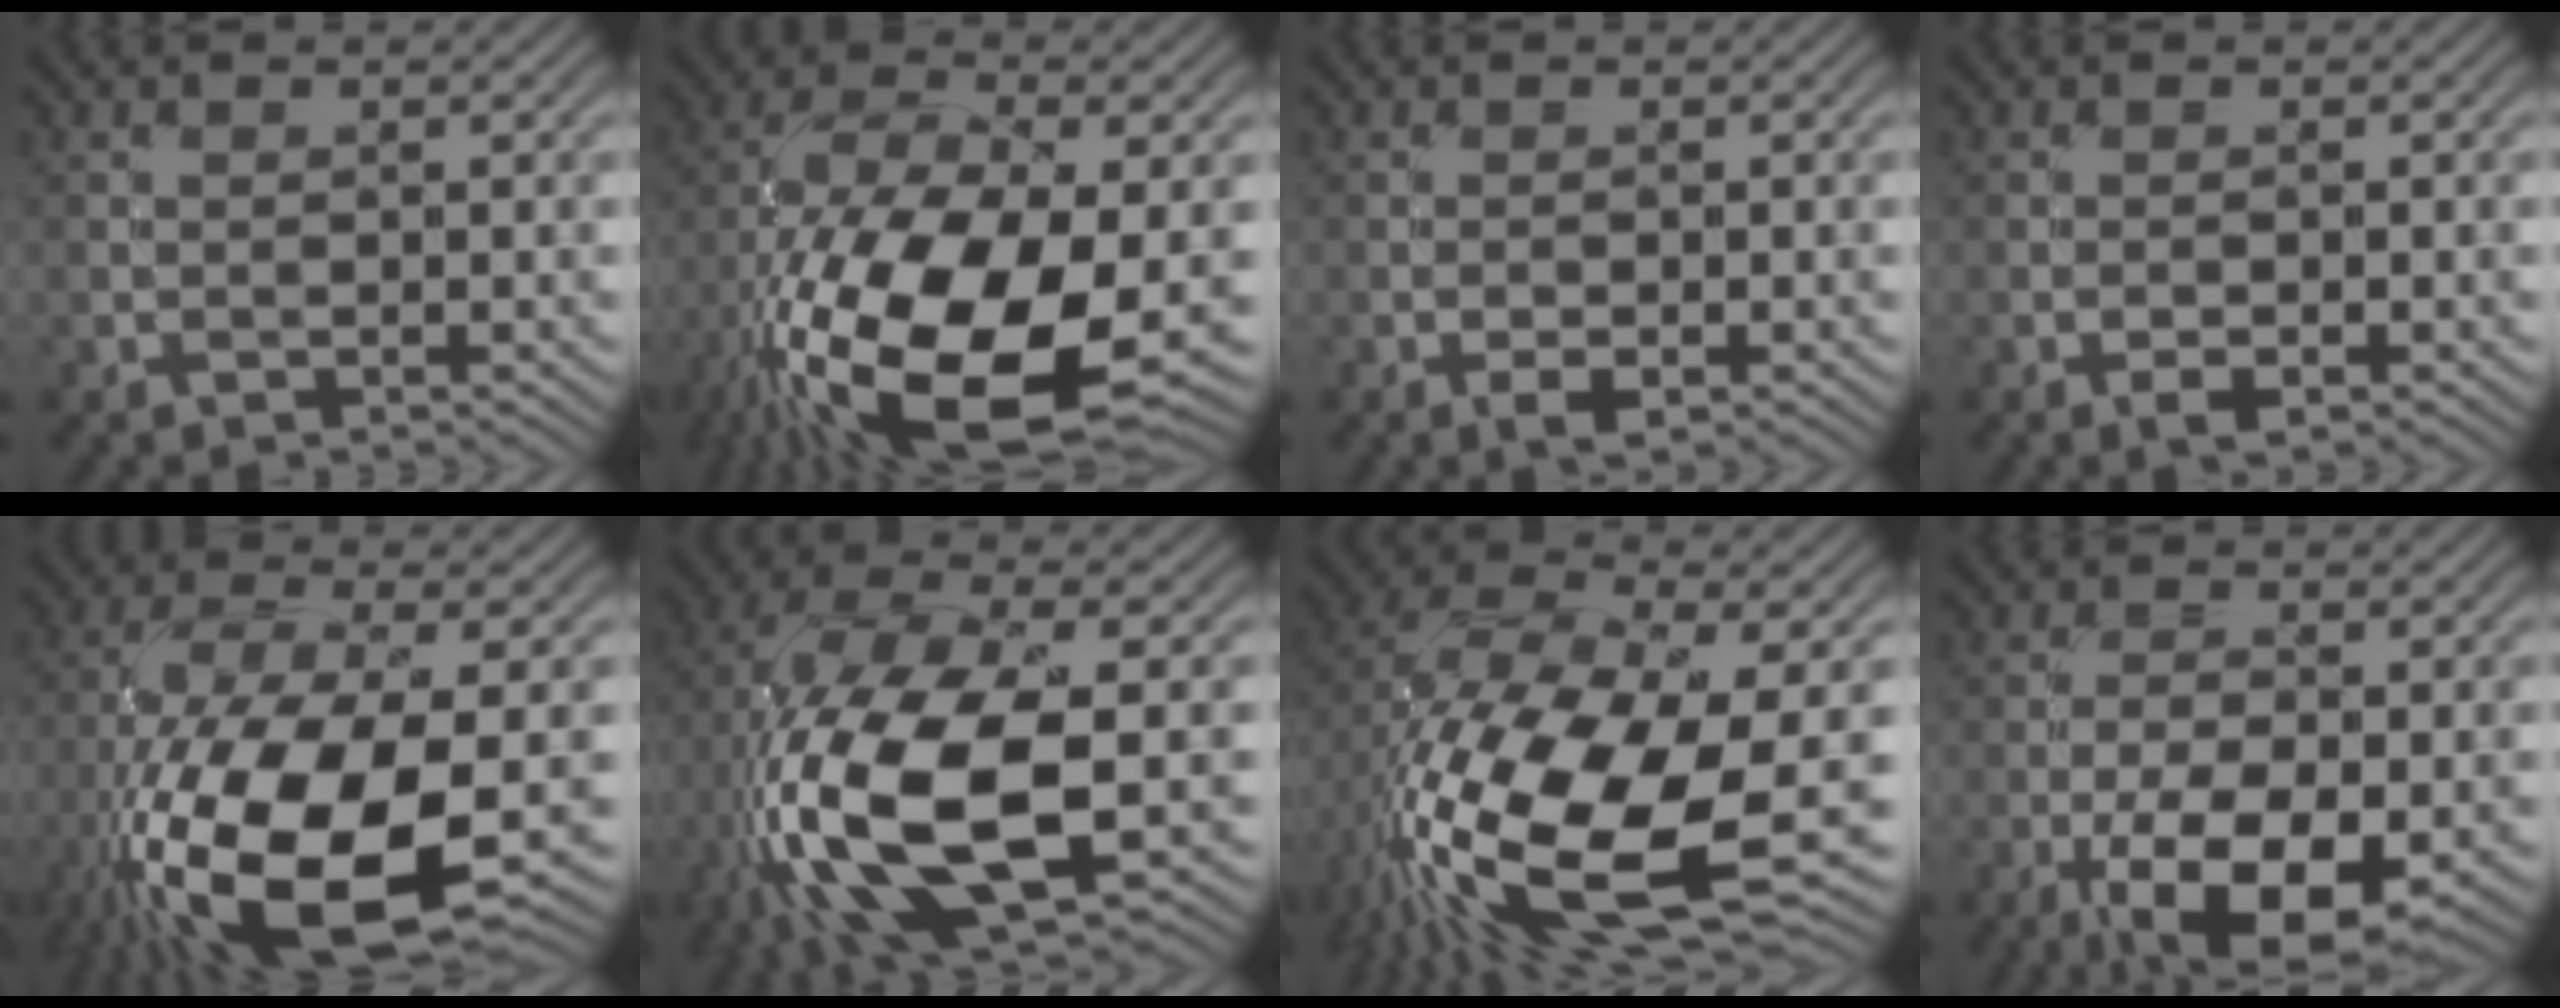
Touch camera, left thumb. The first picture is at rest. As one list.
[{"total": 18.5, "force": [-7.4, 7.8, 15.1], "torque": [-0.315, -0.032, -0.130]}, {"total": 1.6, "force": [-0.8, 0.6, 1.2], "torque": [-0.019, 0.000, -0.017]}, {"total": 1.2, "force": [-0.7, 0.4, 0.8], "torque": [-0.013, 0.000, -0.014]}, {"total": 17.0, "force": [-6.8, 6.3, 14.3], "torque": [-0.307, -0.032, -0.122]}, {"total": 15.8, "force": [-4.0, 6.6, 13.8], "torque": [-0.316, -0.010, -0.071]}, {"total": 17.7, "force": [-5.2, 7.9, 15.0], "torque": [-0.321, -0.027, -0.089]}, {"total": 10.2, "force": [-4.5, 4.1, 8.1], "torque": [-0.149, -0.015, -0.075]}]